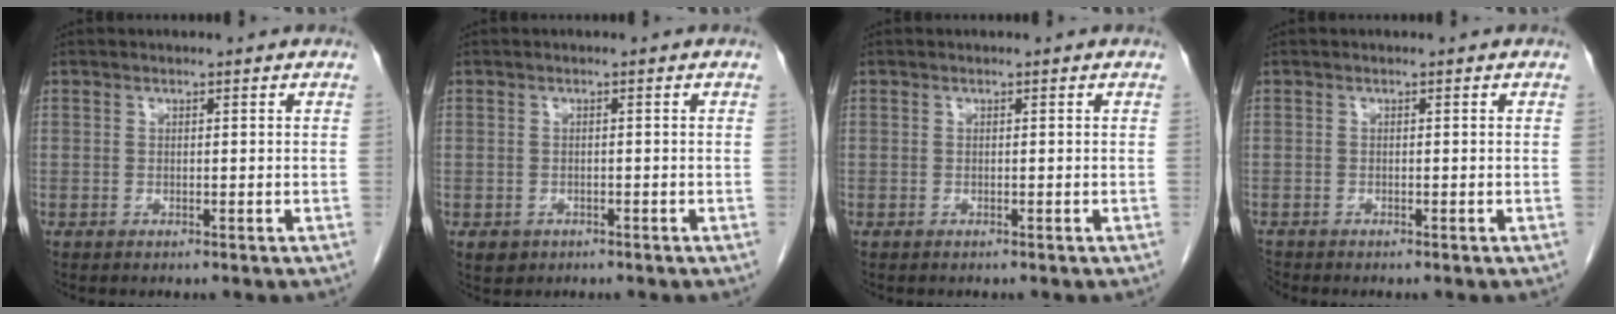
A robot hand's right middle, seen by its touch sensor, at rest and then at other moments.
{"total": 1.9, "force": [-1.0, 1.5, 0.5], "torque": [-0.011, 0.001, -0.009]}
{"total": 0.0}
{"total": 0.9, "force": [-0.9, 0.2, 0.0], "torque": [-0.004, -0.004, -0.018]}